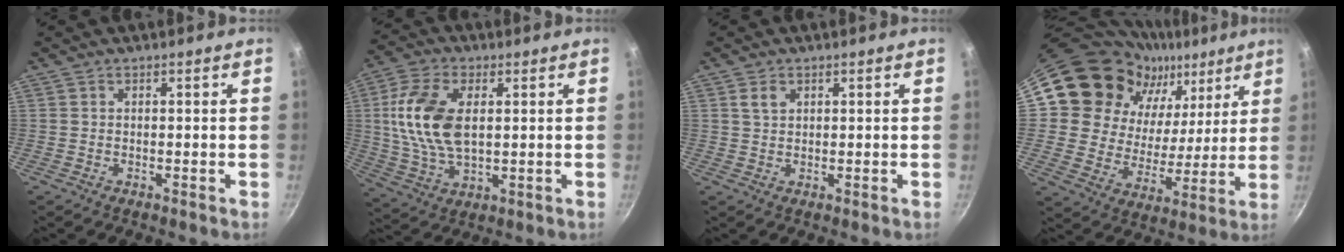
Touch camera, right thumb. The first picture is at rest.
{"total": 14.3, "force": [2.3, 8.1, 11.5], "torque": [-0.221, -0.002, 0.044]}
{"total": 2.3, "force": [1.1, 1.5, 1.4], "torque": [-0.021, -0.001, 0.020]}
{"total": 18.1, "force": [13.0, 10.8, 6.7], "torque": [-0.081, -0.101, 0.218]}